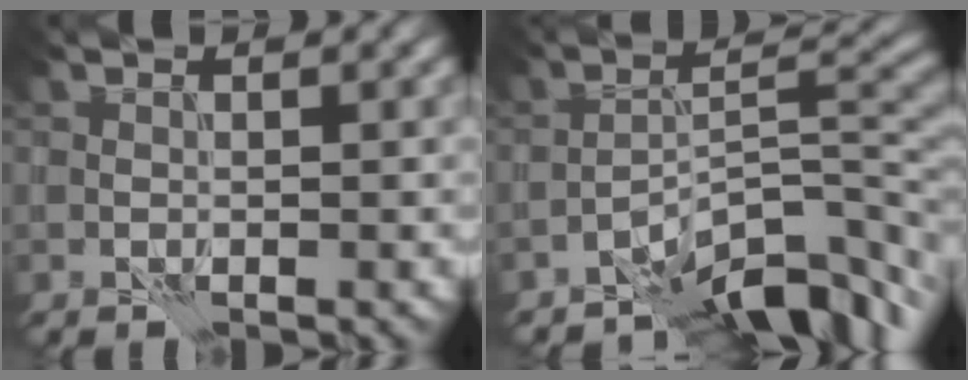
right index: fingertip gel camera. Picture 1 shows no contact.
{"total": 7.7, "force": [-5.7, 2.5, 4.6], "torque": [-0.047, 0.005, -0.107]}